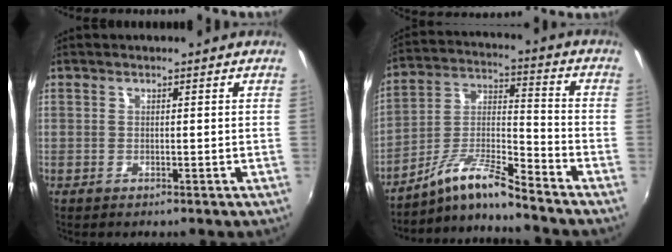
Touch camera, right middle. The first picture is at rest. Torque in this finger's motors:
{"motor_torque": [0.16, -0.53, -0.10, -0.05]}